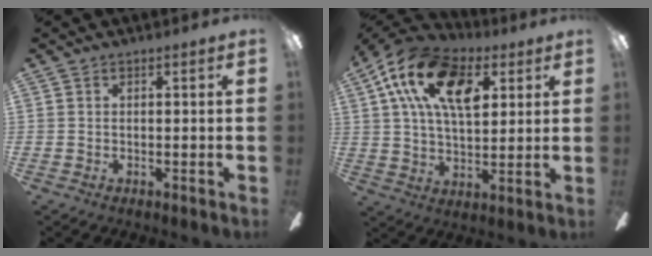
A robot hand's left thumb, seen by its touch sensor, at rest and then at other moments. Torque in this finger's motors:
{"motor_torque": [-0.23, 1.34, 1.63, -1.14, 0.51]}